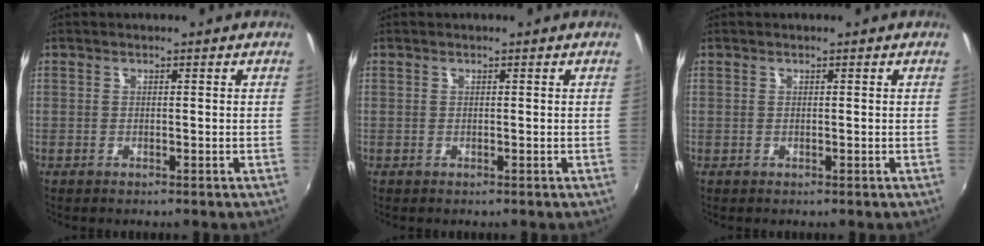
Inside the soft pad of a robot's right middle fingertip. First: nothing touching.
{"total": 0.0}
{"total": 0.0}